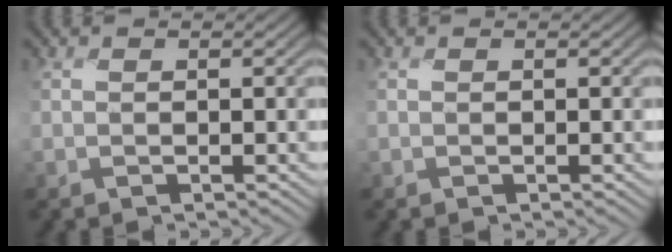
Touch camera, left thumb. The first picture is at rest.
{"total": 0.0}